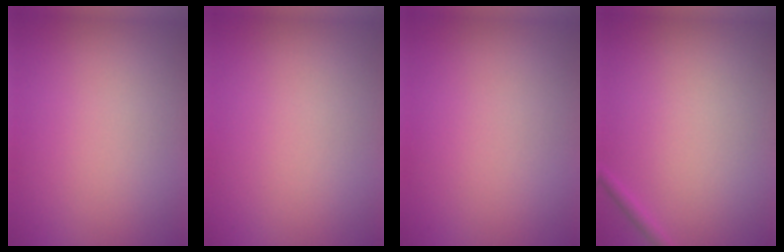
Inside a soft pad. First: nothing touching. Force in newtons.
{"total": 0.0}
{"total": 0.0}
{"total": 0.7, "press": 0.7, "slide": 0.0}